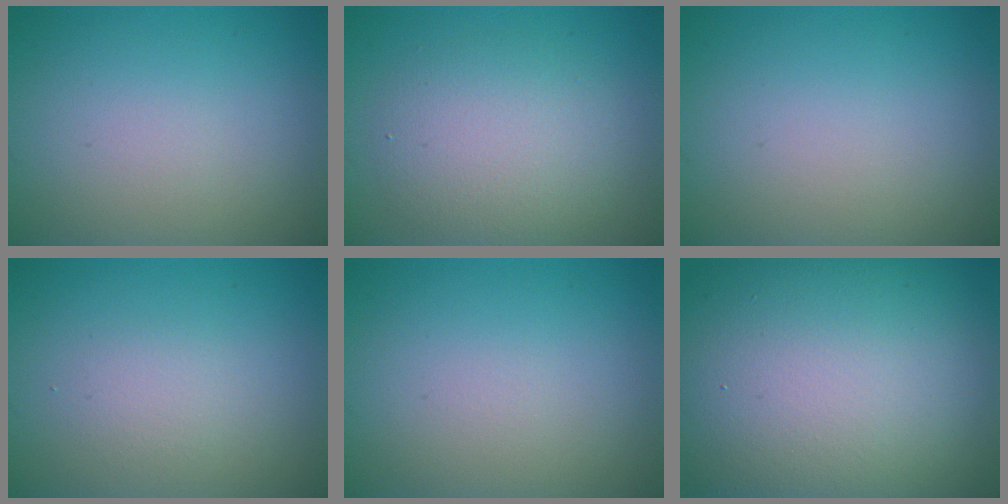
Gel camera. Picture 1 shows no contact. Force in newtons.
{"total": 4.7, "press": 4.7, "slide": 0.2}
{"total": 0.0}
{"total": 1.3, "press": 1.3, "slide": 0.1}
{"total": 0.0}
{"total": 18.5, "press": 18.4, "slide": 1.2}